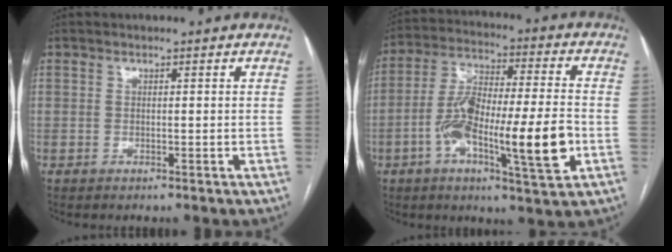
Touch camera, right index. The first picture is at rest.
{"total": 16.5, "force": [-4.6, 2.6, 15.6], "torque": [-0.282, 0.001, -0.078]}